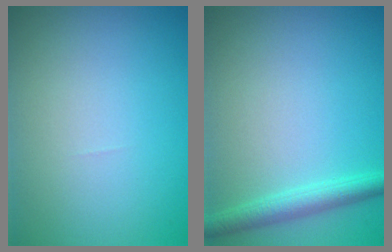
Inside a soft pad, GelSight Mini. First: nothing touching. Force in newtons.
{"total": 2.5, "press": 2.5, "slide": 0.1}